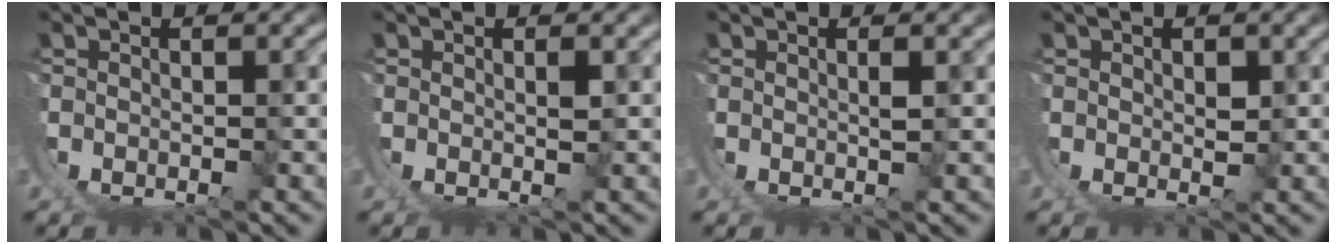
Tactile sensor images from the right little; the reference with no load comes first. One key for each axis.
{"total": 0.9, "fx": 0.4, "fy": -0.7, "fz": 0.4, "tx": -0.003, "ty": 0.000, "tz": 0.009}
{"total": 1.3, "fx": 0.5, "fy": -1.1, "fz": 0.4, "tx": -0.003, "ty": 0.001, "tz": 0.011}
{"total": 0.9, "fx": 0.5, "fy": 0.2, "fz": 0.7, "tx": -0.013, "ty": -0.008, "tz": 0.012}